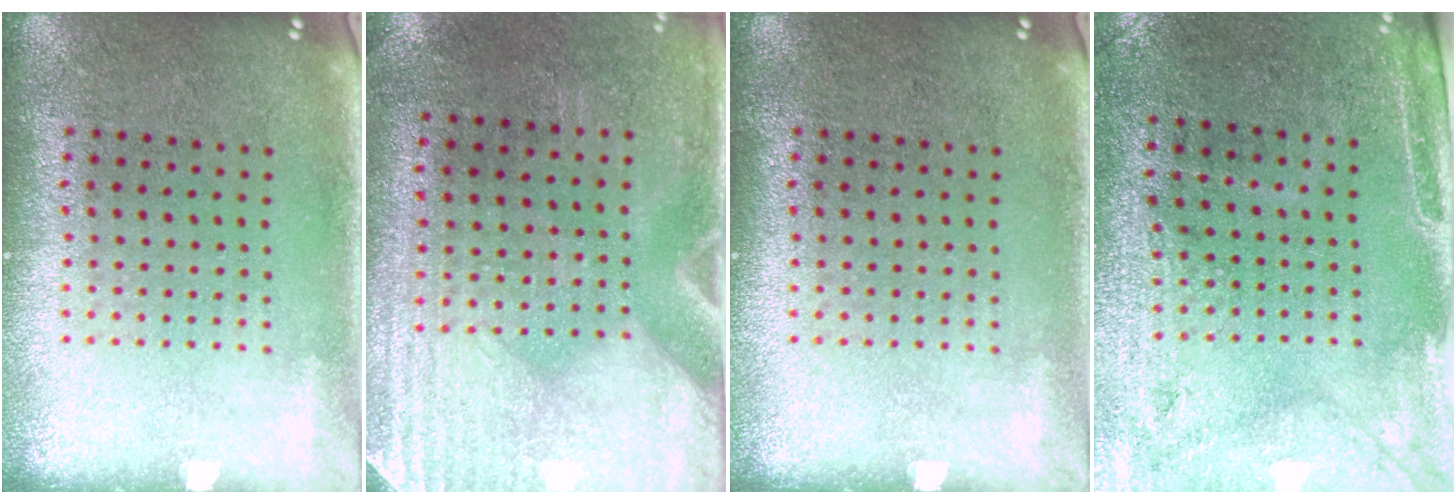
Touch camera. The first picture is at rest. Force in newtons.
{"total": 3.0, "press": 2.6, "slide": 1.5}
{"total": 0.0}
{"total": 3.0, "press": 2.5, "slide": 1.5}